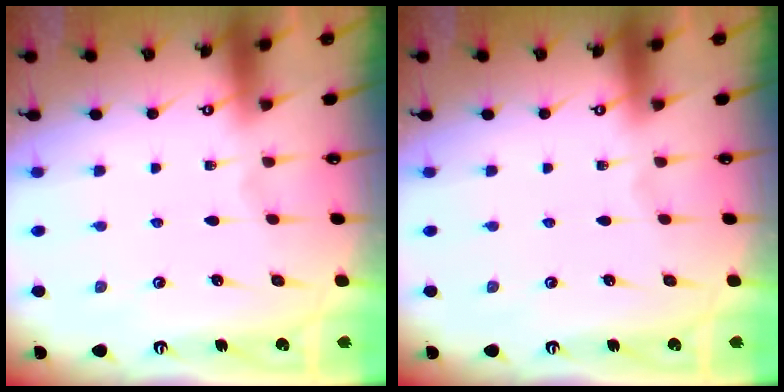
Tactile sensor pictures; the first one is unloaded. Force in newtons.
{"total": 0.0}